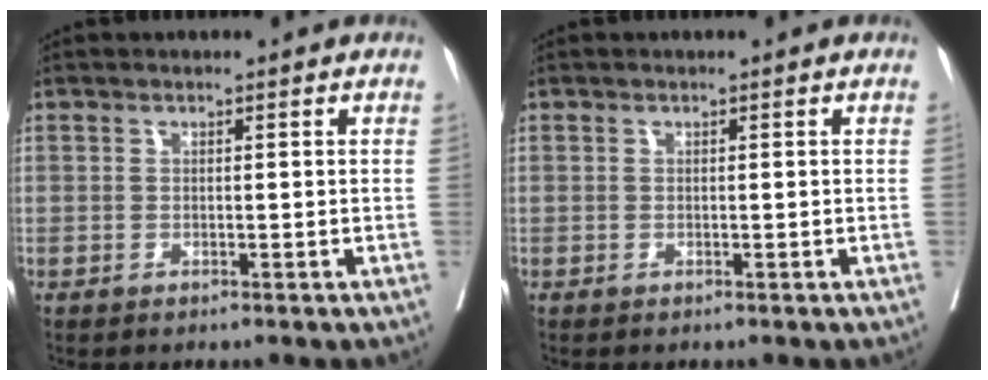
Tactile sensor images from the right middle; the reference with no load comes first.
{"total": 0.0}